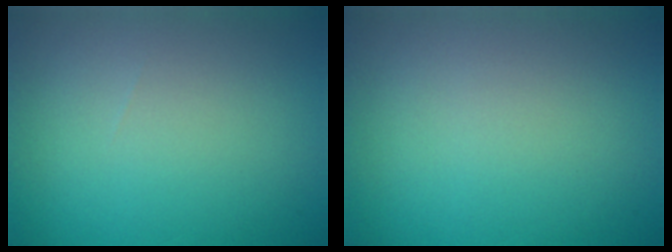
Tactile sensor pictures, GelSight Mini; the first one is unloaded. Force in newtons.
{"total": 0.0}